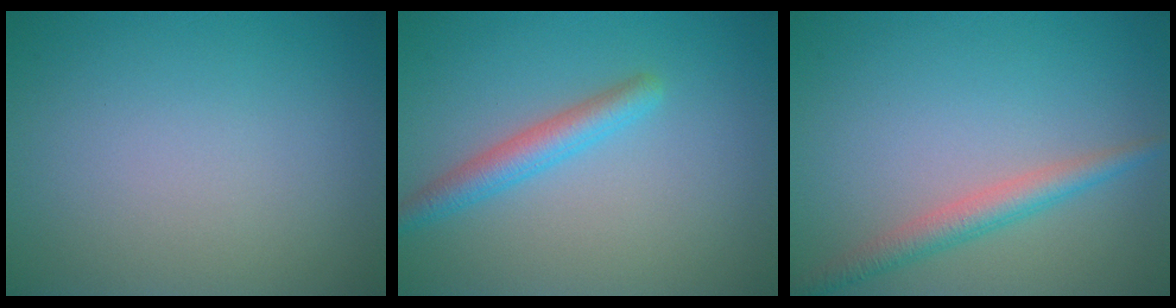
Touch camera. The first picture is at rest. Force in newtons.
{"total": 2.8, "press": 2.8, "slide": 0.2}
{"total": 2.8, "press": 2.8, "slide": 0.1}